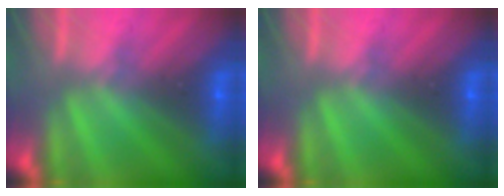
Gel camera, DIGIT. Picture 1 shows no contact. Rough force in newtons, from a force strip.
{"total": 0.0}